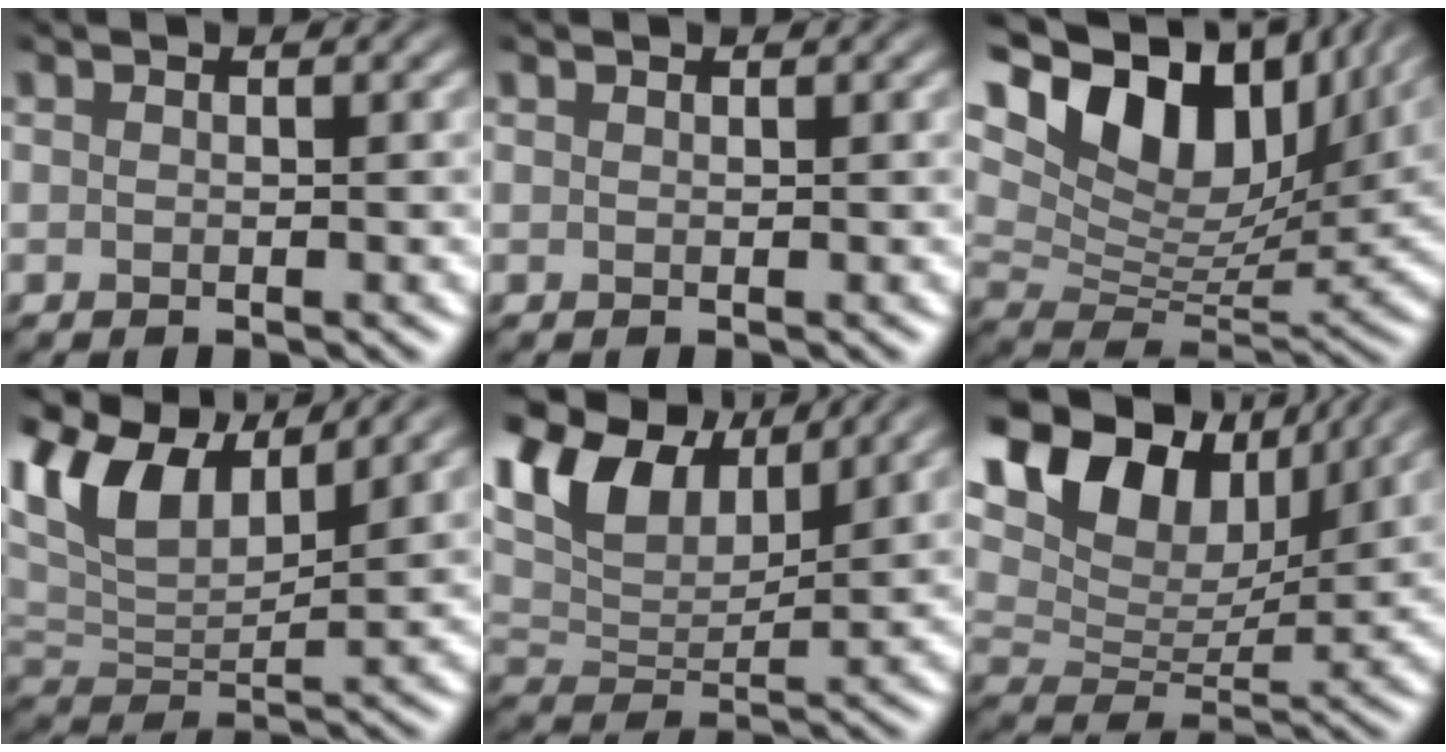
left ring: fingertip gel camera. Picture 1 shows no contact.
{"total": 0.0}
{"total": 15.1, "force": [7.5, 8.2, 10.2], "torque": [-0.189, 0.026, 0.134]}
{"total": 8.8, "force": [5.3, 4.2, 5.6], "torque": [-0.124, 0.017, 0.101]}
{"total": 9.8, "force": [5.8, 5.1, 6.1], "torque": [-0.129, 0.019, 0.100]}
{"total": 12.9, "force": [6.9, 7.7, 7.6], "torque": [-0.143, 0.028, 0.104]}